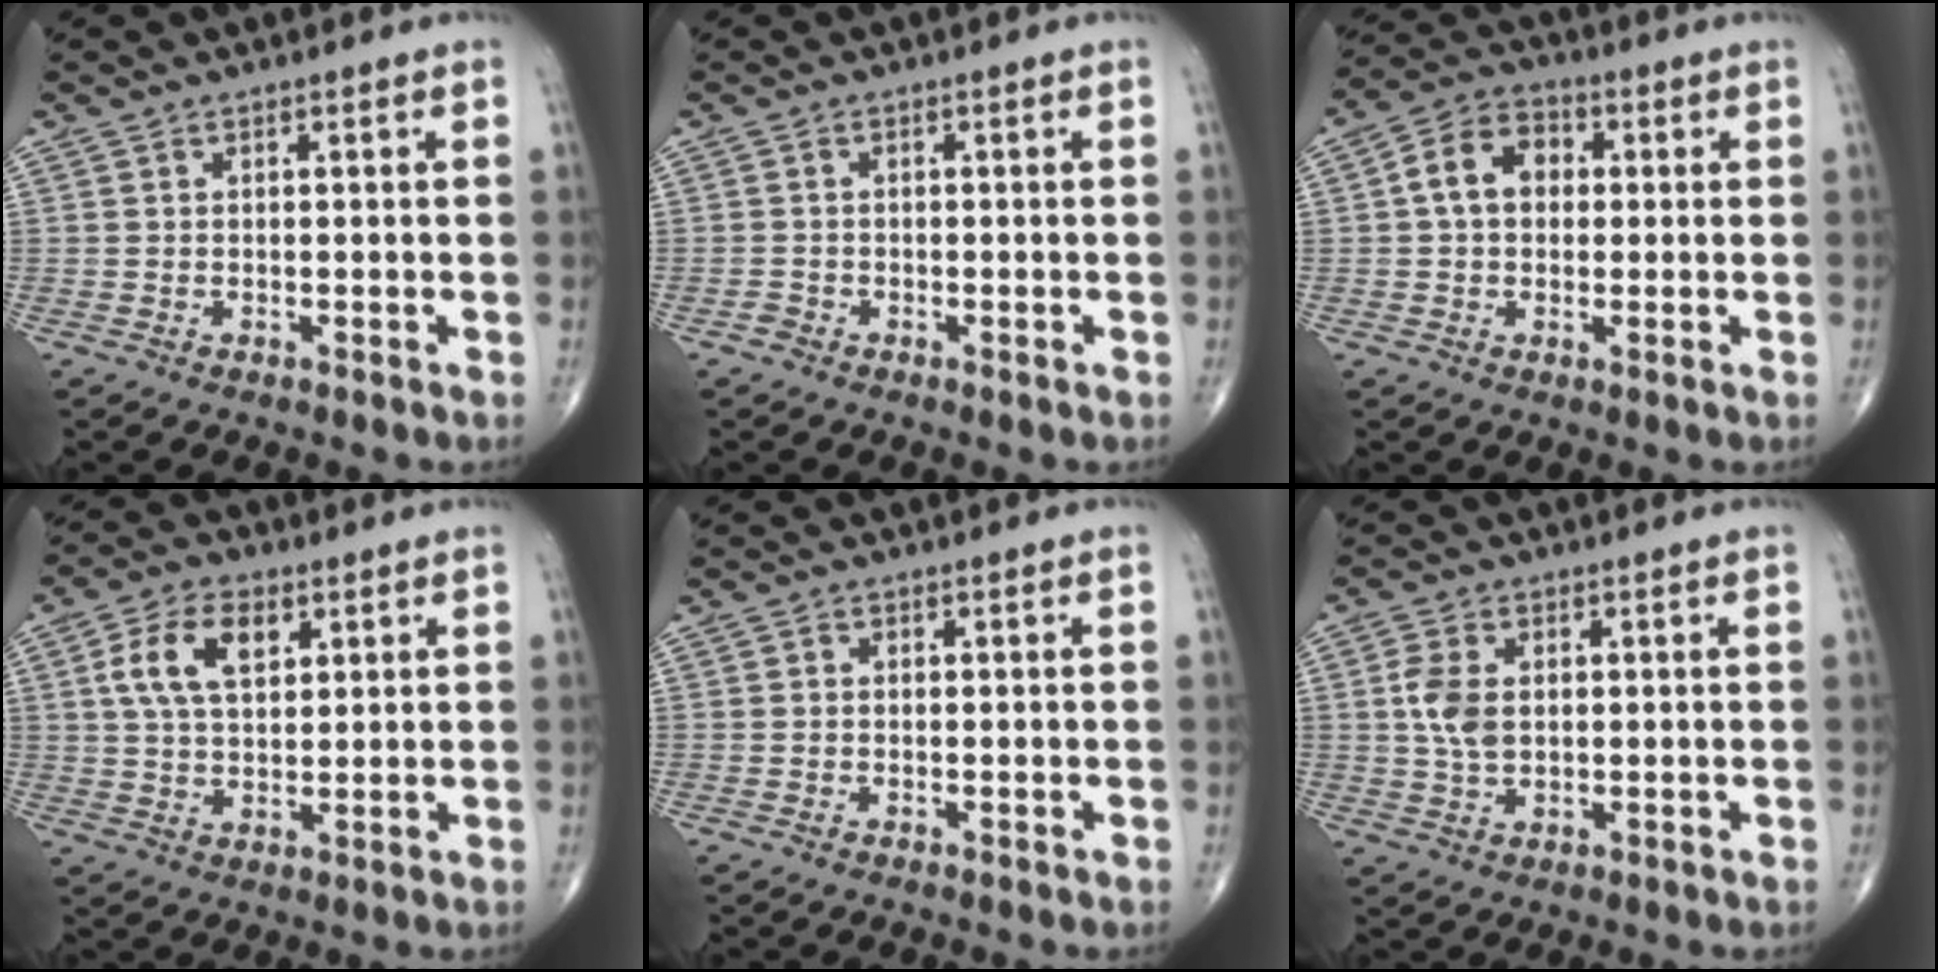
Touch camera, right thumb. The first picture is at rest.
{"total": 0.8, "force": [-0.7, 0.5, 0.1], "torque": [0.003, 0.001, -0.019]}
{"total": 8.5, "force": [0.9, 6.3, 5.6], "torque": [-0.082, 0.023, 0.007]}
{"total": 9.6, "force": [3.2, 5.6, 7.1], "torque": [-0.122, -0.002, 0.058]}
{"total": 0.5, "force": [-0.1, 0.5, 0.2], "torque": [0.001, 0.001, -0.005]}
{"total": 6.0, "force": [0.7, 3.8, 4.5], "torque": [-0.090, -0.001, 0.014]}